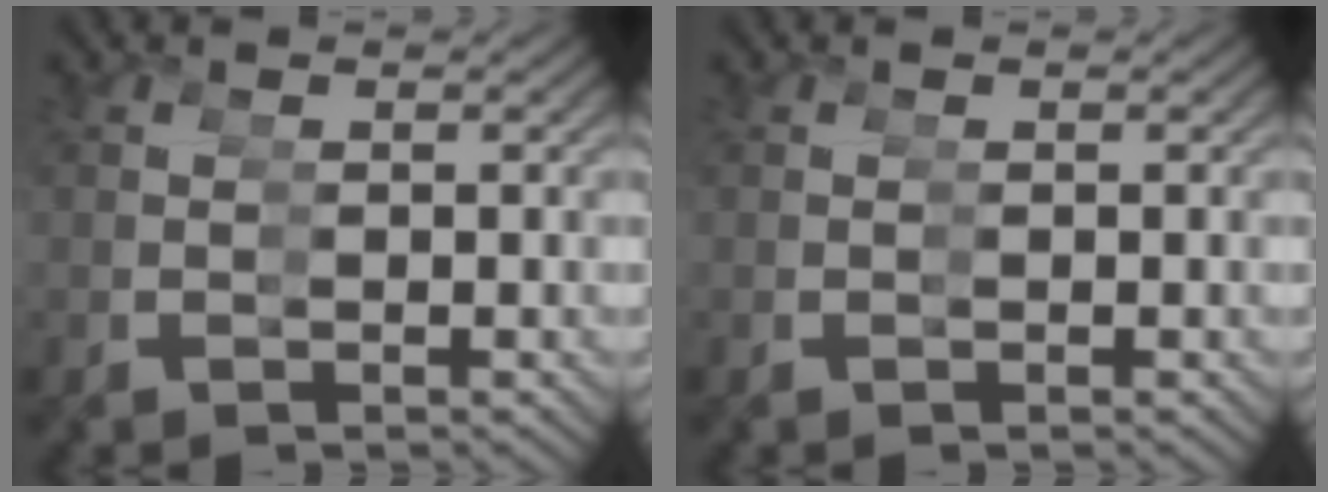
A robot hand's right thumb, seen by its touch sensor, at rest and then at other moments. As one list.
[{"total": 0.0}]